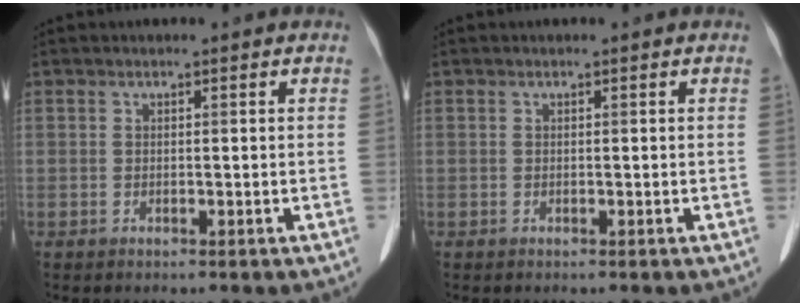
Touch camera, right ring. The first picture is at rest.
{"total": 0.0}